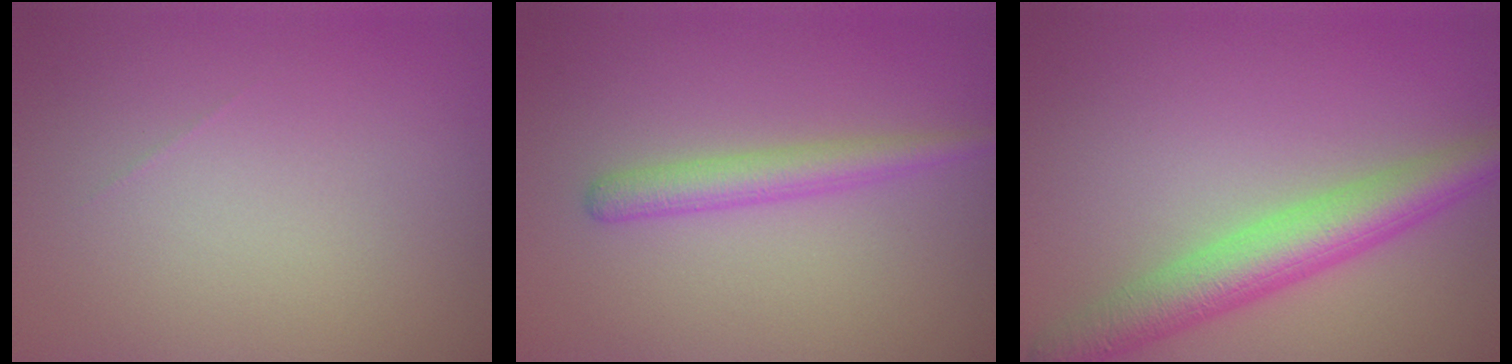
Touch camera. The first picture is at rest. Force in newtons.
{"total": 2.4, "press": 2.4, "slide": 0.2}
{"total": 5.6, "press": 5.6, "slide": 0.1}